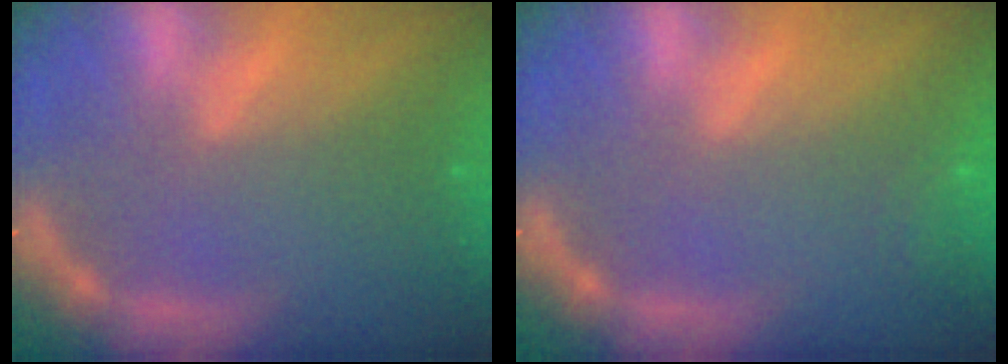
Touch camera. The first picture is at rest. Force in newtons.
{"total": 2.5}